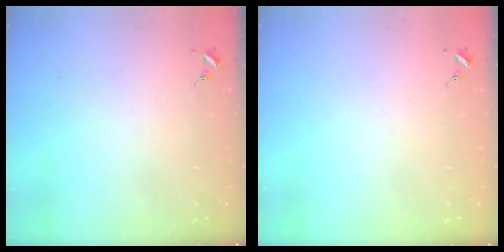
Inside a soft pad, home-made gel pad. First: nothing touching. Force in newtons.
{"total": 0.0}